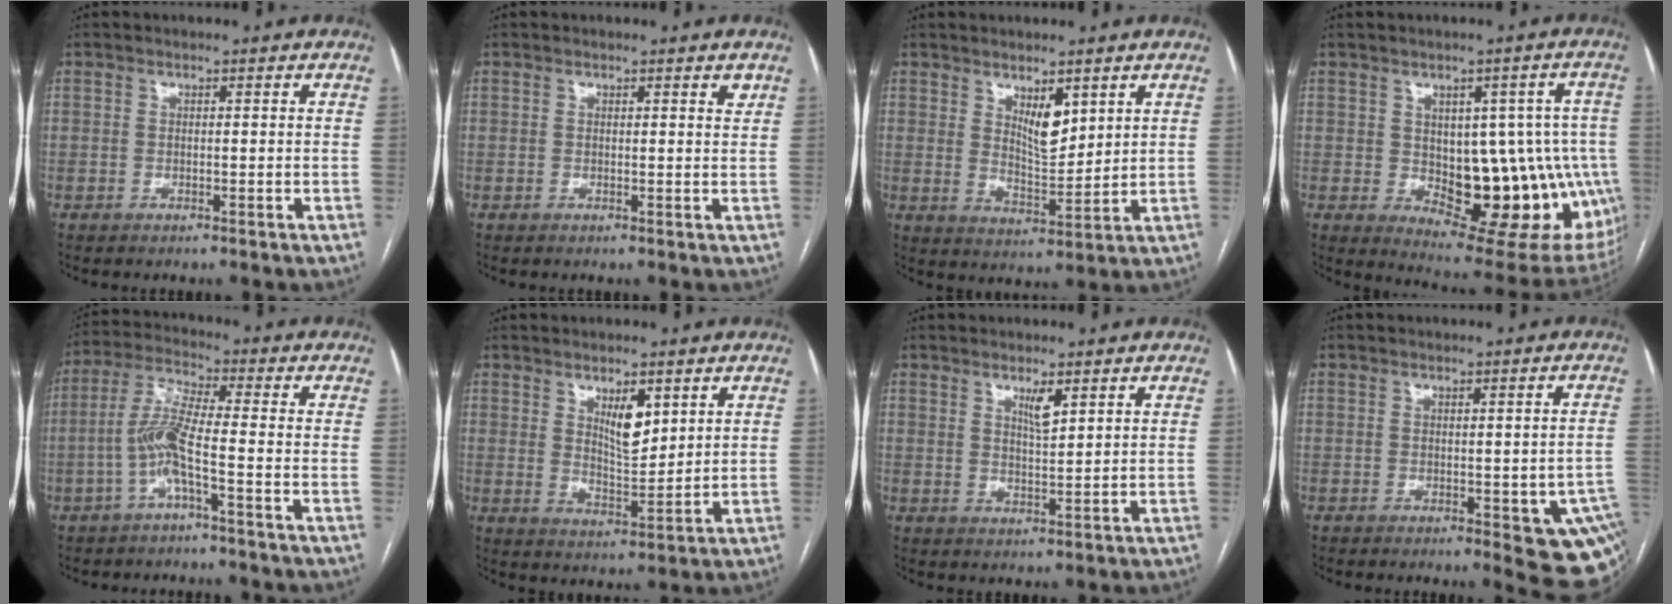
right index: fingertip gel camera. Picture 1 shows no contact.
{"total": 1.2, "force": [0.8, 0.3, 0.8], "torque": [-0.010, -0.003, 0.007]}
{"total": 5.6, "force": [3.0, 2.0, 4.4], "torque": [-0.079, -0.012, 0.059]}
{"total": 18.9, "force": [-2.4, 9.0, 16.4], "torque": [-0.145, 0.017, -0.003]}
{"total": 6.9, "force": [-2.4, 0.1, 6.5], "torque": [-0.141, 0.013, -0.051]}
{"total": 5.8, "force": [2.8, 1.9, 4.7], "torque": [-0.084, -0.008, 0.054]}
{"total": 2.8, "force": [1.7, 0.4, 2.2], "torque": [-0.042, -0.005, 0.032]}
{"total": 11.1, "force": [-4.6, 3.5, 9.5], "torque": [-0.065, 0.003, -0.051]}